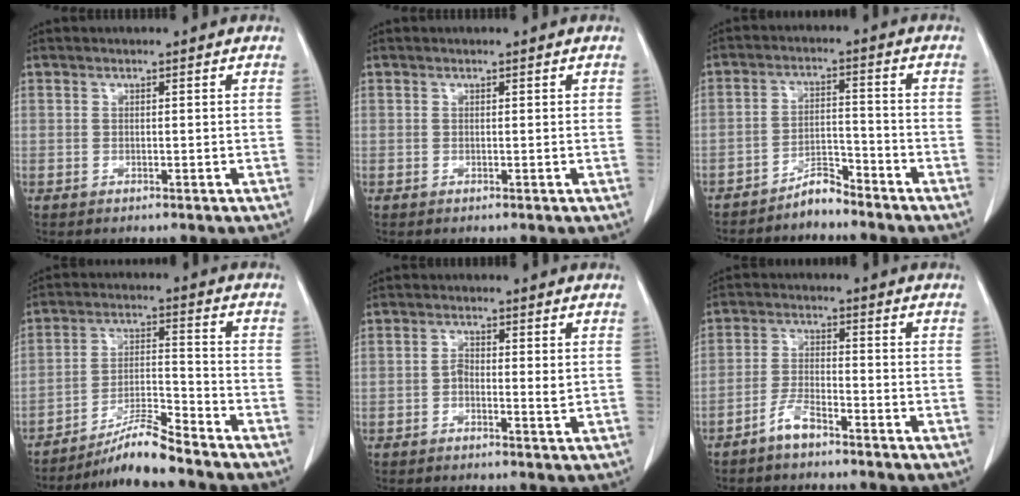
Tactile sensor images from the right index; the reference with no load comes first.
{"total": 0.0}
{"total": 4.2, "force": [-4.0, 0.7, 1.2], "torque": [-0.017, -0.006, -0.074]}
{"total": 8.2, "force": [-7.3, -0.6, 3.8], "torque": [-0.073, -0.010, -0.131]}
{"total": 2.5, "force": [-0.1, 1.0, 2.3], "torque": [-0.035, 0.003, -0.002]}
{"total": 3.9, "force": [-3.2, 0.7, 2.1], "torque": [-0.049, 0.001, -0.065]}